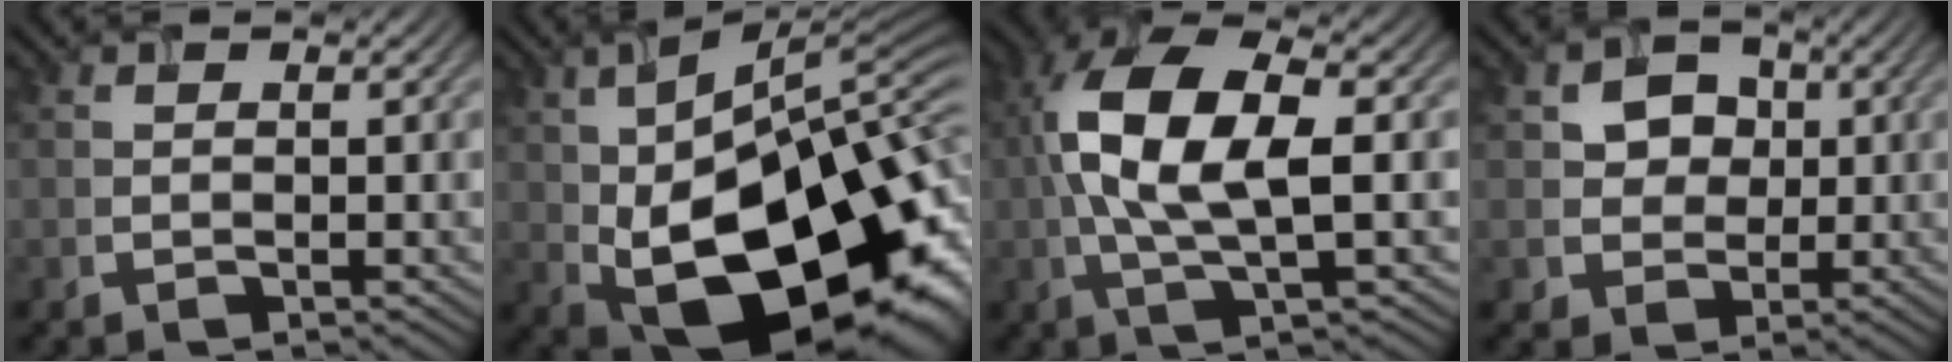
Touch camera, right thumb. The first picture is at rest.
{"total": 21.3, "force": [-4.0, 11.4, 17.5], "torque": [-0.285, -0.025, -0.056]}
{"total": 12.3, "force": [0.6, 5.1, 11.2], "torque": [-0.238, 0.008, 0.010]}
{"total": 6.2, "force": [1.4, 5.4, 2.7], "torque": [-0.066, 0.008, 0.009]}